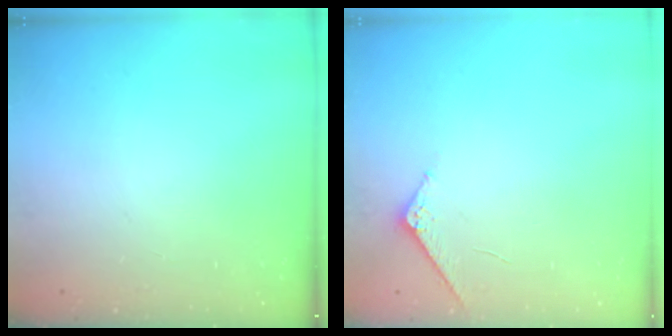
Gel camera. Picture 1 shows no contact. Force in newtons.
{"total": 3.9, "press": 3.9, "slide": 0.5}